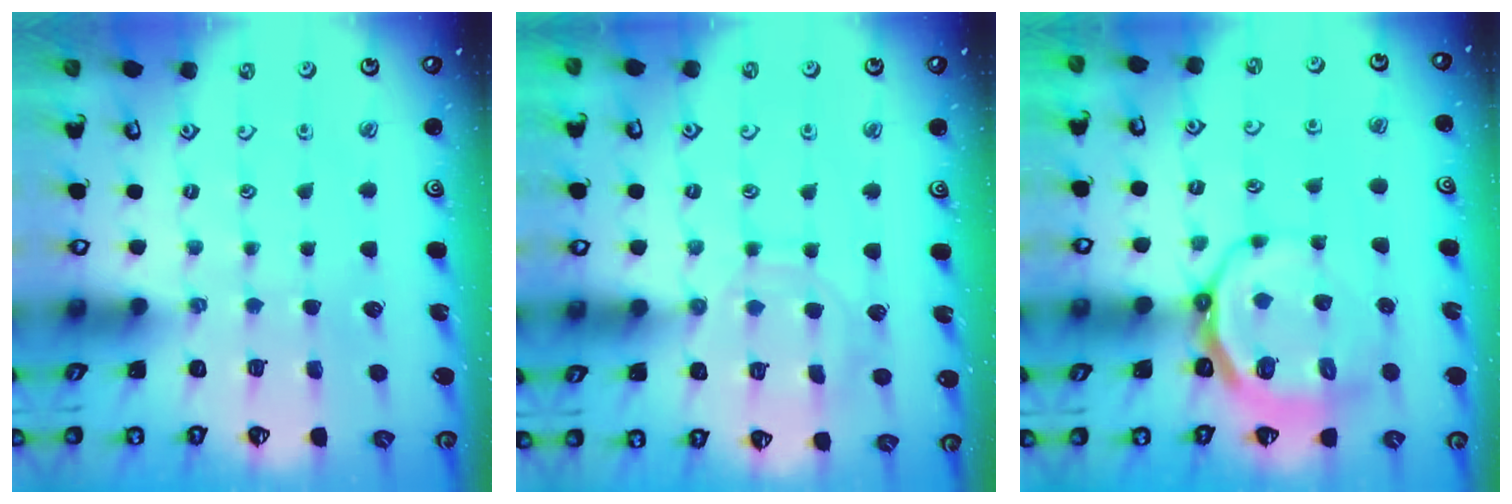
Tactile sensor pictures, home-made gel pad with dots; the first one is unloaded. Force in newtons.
{"total": 10.3, "press": 10.3, "slide": 0.8}
{"total": 9.6, "press": 9.0, "slide": 3.3}